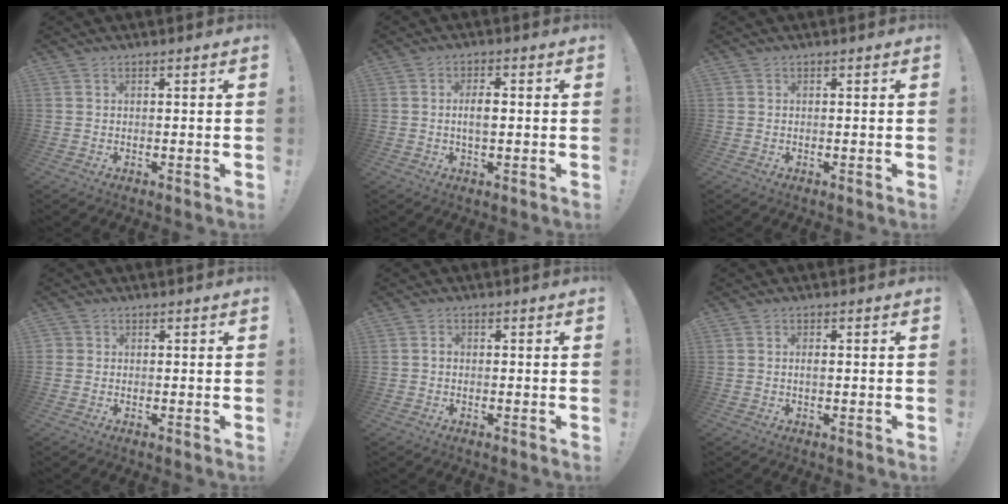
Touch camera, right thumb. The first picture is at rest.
{"total": 4.4, "force": [-0.1, 1.9, 3.9], "torque": [-0.064, 0.002, -0.008]}
{"total": 0.0}
{"total": 1.1, "force": [0.1, 1.1, 0.3], "torque": [-0.009, 0.003, 0.003]}
{"total": 1.0, "force": [-0.6, 0.7, 0.4], "torque": [-0.012, 0.006, -0.010]}
{"total": 0.9, "force": [-0.1, 0.3, 0.8], "torque": [-0.016, 0.001, -0.002]}